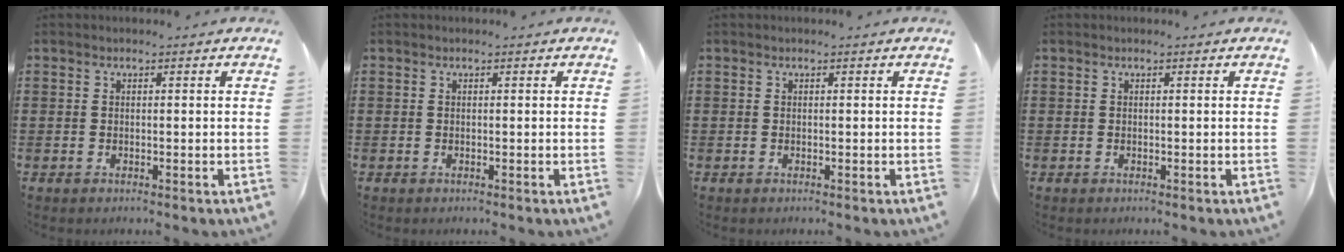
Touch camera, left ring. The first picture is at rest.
{"total": 0.0}
{"total": 0.0}
{"total": 0.0}